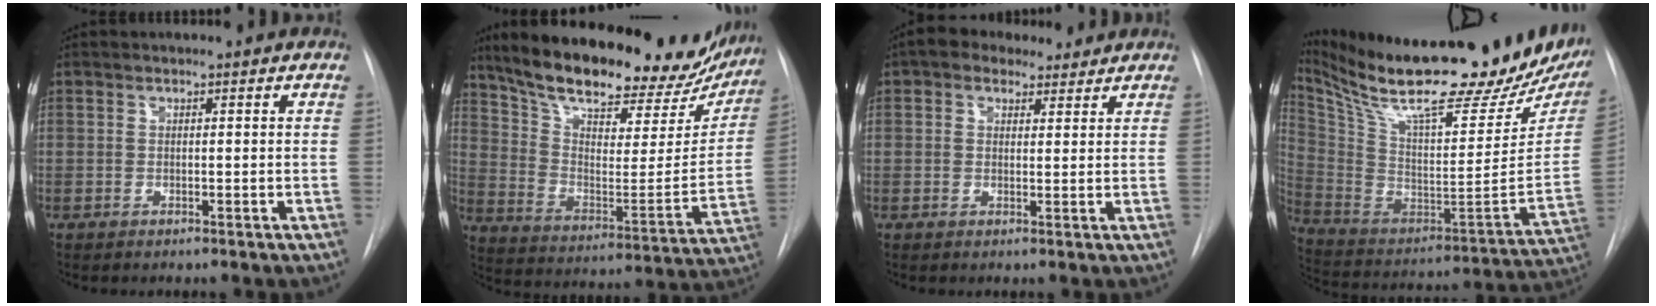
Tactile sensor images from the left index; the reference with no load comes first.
{"total": 29.4, "force": [24.4, 9.6, 13.4], "torque": [-0.217, -0.017, 0.339]}
{"total": 6.6, "force": [4.9, 3.6, 2.4], "torque": [-0.032, 0.028, 0.077]}
{"total": 34.4, "force": [27.9, 6.3, 19.0], "torque": [-0.341, -0.071, 0.401]}